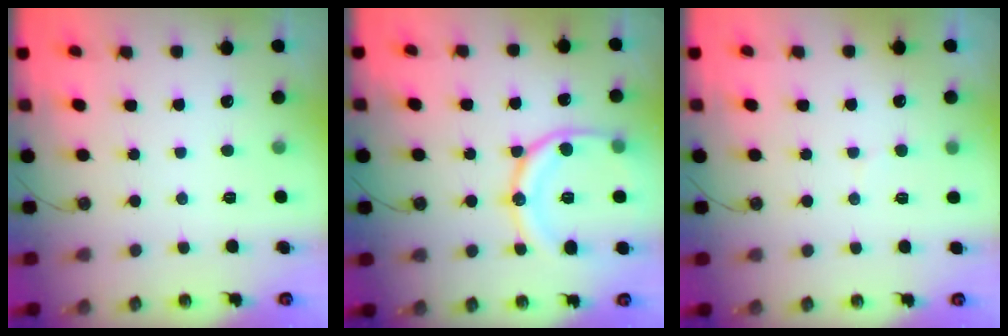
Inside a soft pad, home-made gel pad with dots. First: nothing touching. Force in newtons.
{"total": 16.7, "press": 16.6, "slide": 1.8}
{"total": 4.6, "press": 4.4, "slide": 1.3}